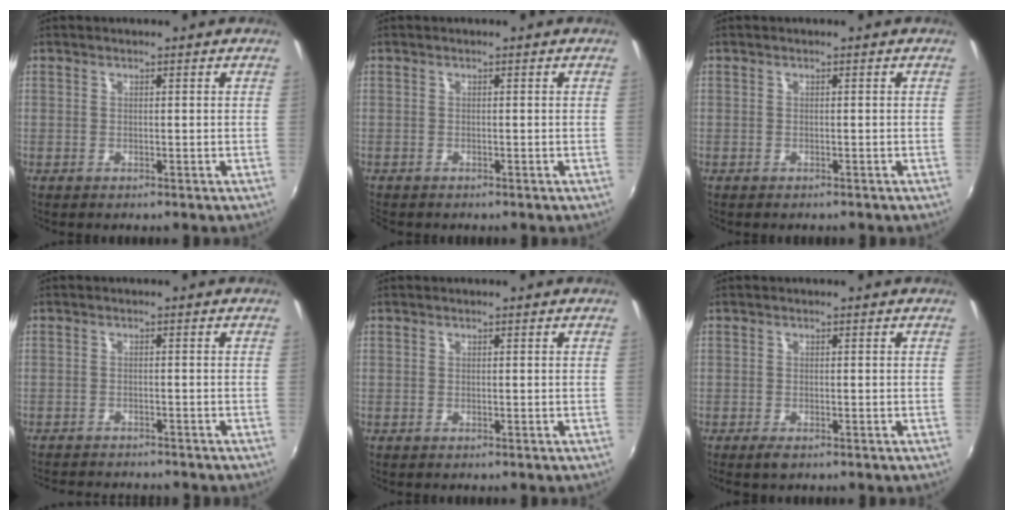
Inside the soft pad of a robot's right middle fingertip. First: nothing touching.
{"total": 1.1, "force": [-1.0, 0.4, 0.2], "torque": [-0.006, -0.006, -0.018]}
{"total": 0.5, "force": [-0.5, 0.2, 0.2], "torque": [-0.004, 0.000, -0.007]}
{"total": 6.8, "force": [-6.3, 1.2, 2.1], "torque": [-0.055, -0.013, -0.094]}
{"total": 0.0}
{"total": 1.8, "force": [-1.3, 0.6, 1.2], "torque": [-0.024, -0.008, -0.023]}